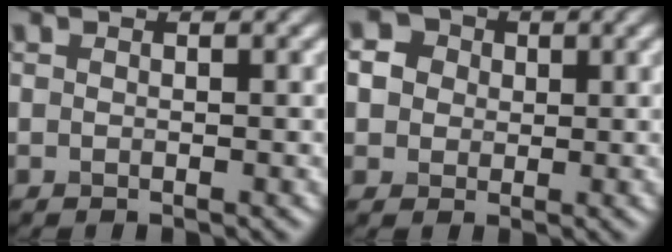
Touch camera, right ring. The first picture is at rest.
{"total": 2.0, "force": [0.5, 1.9, 0.1], "torque": [-0.014, 0.008, 0.020]}